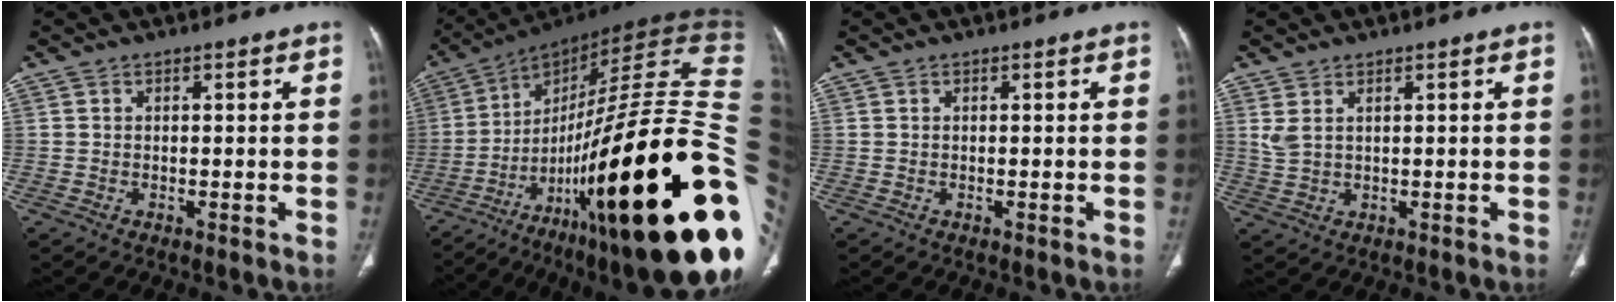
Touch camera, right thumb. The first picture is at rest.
{"total": 49.6, "force": [-12.2, 13.0, 46.3], "torque": [-0.606, 0.071, -0.188]}
{"total": 0.0}
{"total": 2.9, "force": [1.4, 1.3, 2.2], "torque": [-0.052, 0.001, 0.040]}